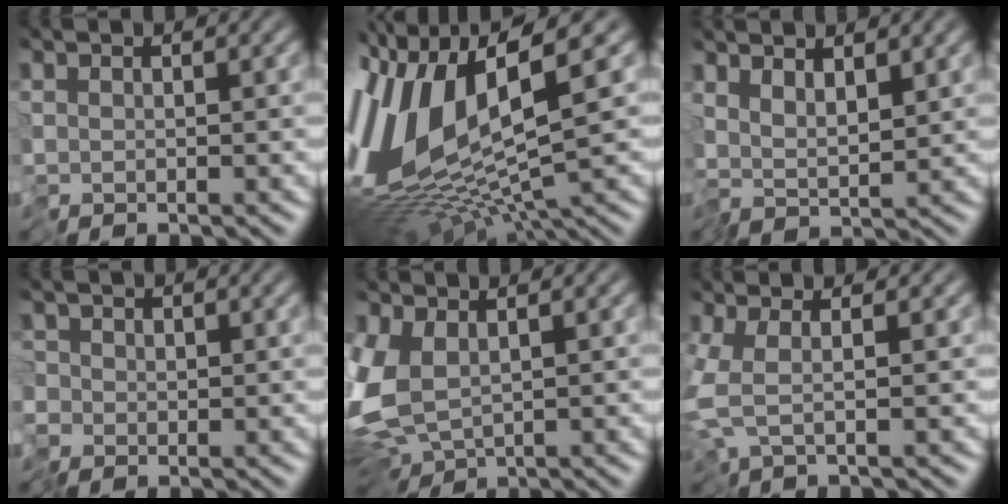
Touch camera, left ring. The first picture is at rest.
{"total": 14.1, "force": [0.8, 5.5, 12.9], "torque": [-0.279, -0.004, 0.022]}
{"total": 2.7, "force": [1.3, 1.1, 2.2], "torque": [-0.048, -0.001, 0.021]}
{"total": 1.9, "force": [-0.5, 1.8, 0.4], "torque": [-0.012, -0.004, -0.012]}
{"total": 7.1, "force": [-1.0, 4.2, 5.7], "torque": [-0.146, -0.016, -0.013]}
{"total": 2.6, "force": [-0.8, 0.8, 2.4], "torque": [-0.061, -0.005, -0.018]}